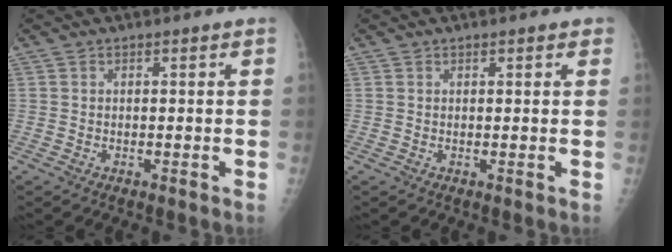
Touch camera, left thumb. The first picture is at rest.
{"total": 1.2, "force": [0.8, 0.5, 0.7], "torque": [-0.002, -0.001, 0.006]}